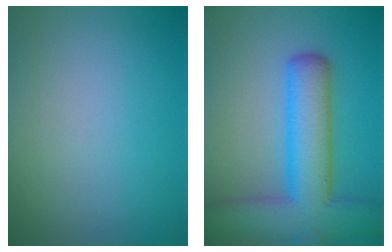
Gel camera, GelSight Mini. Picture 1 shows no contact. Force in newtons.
{"total": 9.3, "press": 9.3, "slide": 0.5}